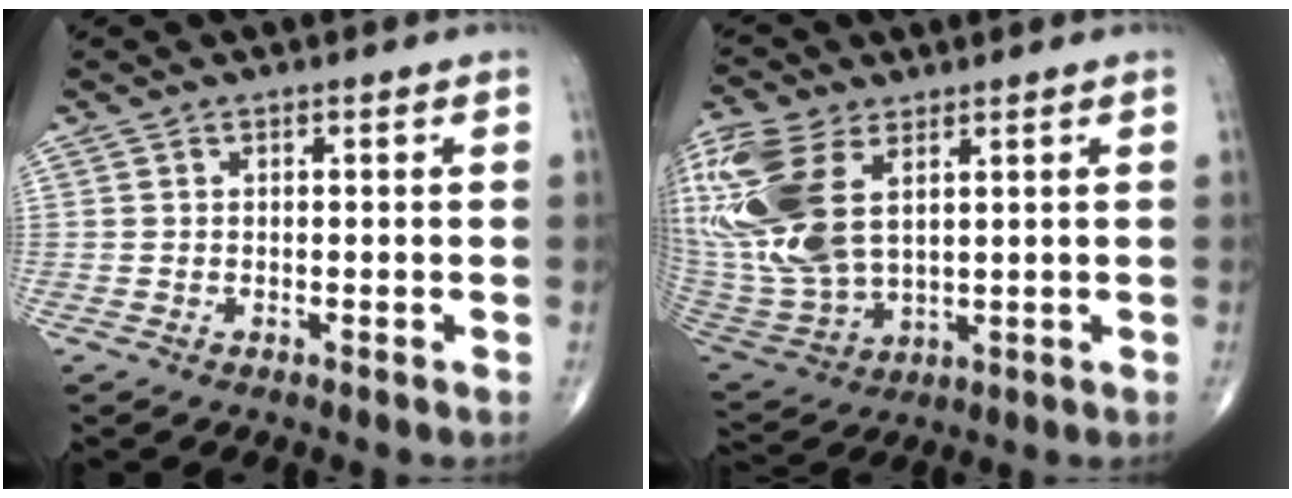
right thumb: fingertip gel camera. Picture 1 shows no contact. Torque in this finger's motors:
{"motor_torque": [0.57, 0.63, 1.83, 0.93, 0.26]}